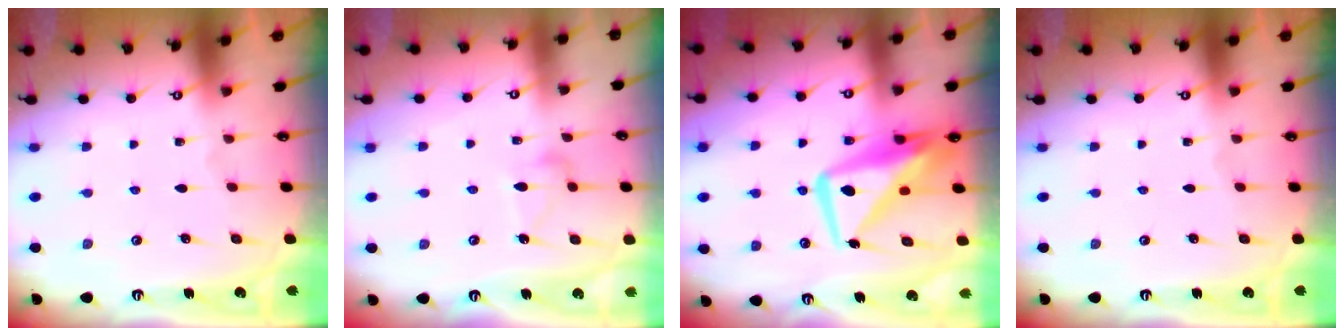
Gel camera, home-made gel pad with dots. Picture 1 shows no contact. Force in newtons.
{"total": 8.7, "press": 8.7, "slide": 0.4}
{"total": 12.5, "press": 12.4, "slide": 1.4}
{"total": 0.0}